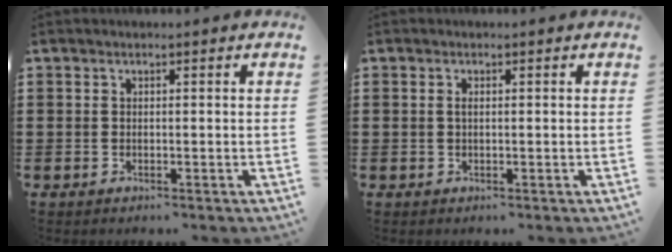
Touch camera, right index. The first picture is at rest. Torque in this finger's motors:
{"motor_torque": [0.62, -0.10, 0.25, 0.06]}